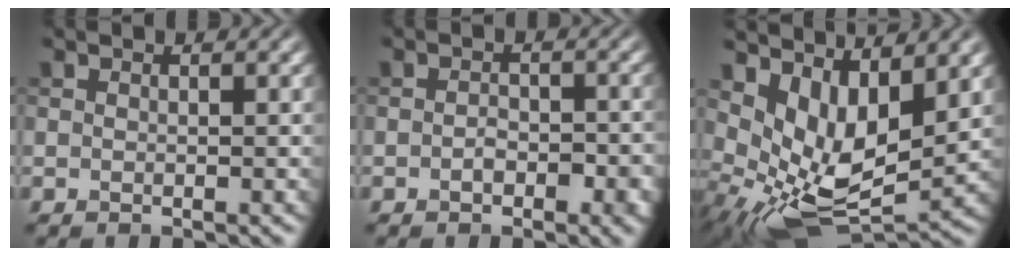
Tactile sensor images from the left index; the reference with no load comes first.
{"total": 2.4, "force": [-0.9, 1.3, 1.8], "torque": [-0.032, -0.004, -0.014]}
{"total": 8.4, "force": [2.2, 4.3, 6.9], "torque": [-0.132, -0.024, 0.053]}